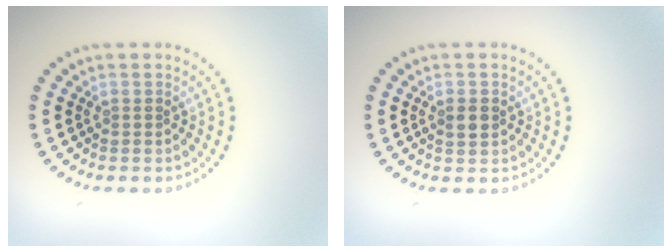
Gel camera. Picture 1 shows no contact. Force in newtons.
{"total": 1.4, "press": 1.4, "slide": 0.1}